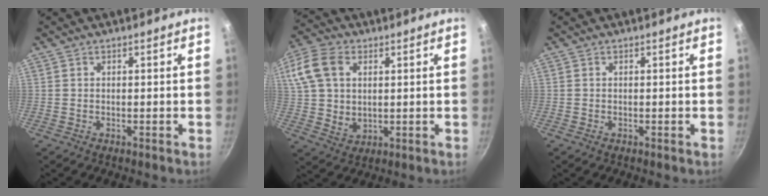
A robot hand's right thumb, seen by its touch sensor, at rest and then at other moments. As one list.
[{"total": 16.1, "force": [4.6, 11.4, 10.4], "torque": [-0.224, 0.012, 0.085]}, {"total": 0.0}]